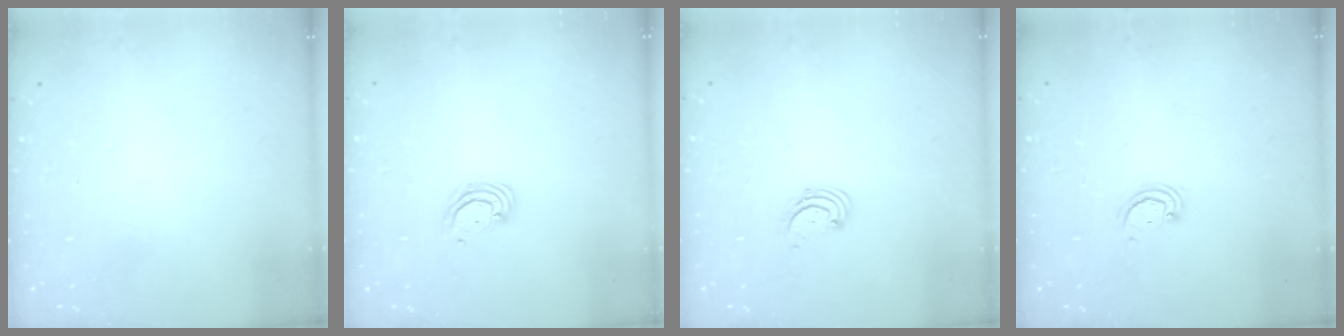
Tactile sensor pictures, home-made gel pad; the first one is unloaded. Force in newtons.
{"total": 3.9, "press": 3.8, "slide": 0.4}
{"total": 1.7, "press": 1.7, "slide": 0.2}
{"total": 2.5, "press": 2.4, "slide": 0.2}